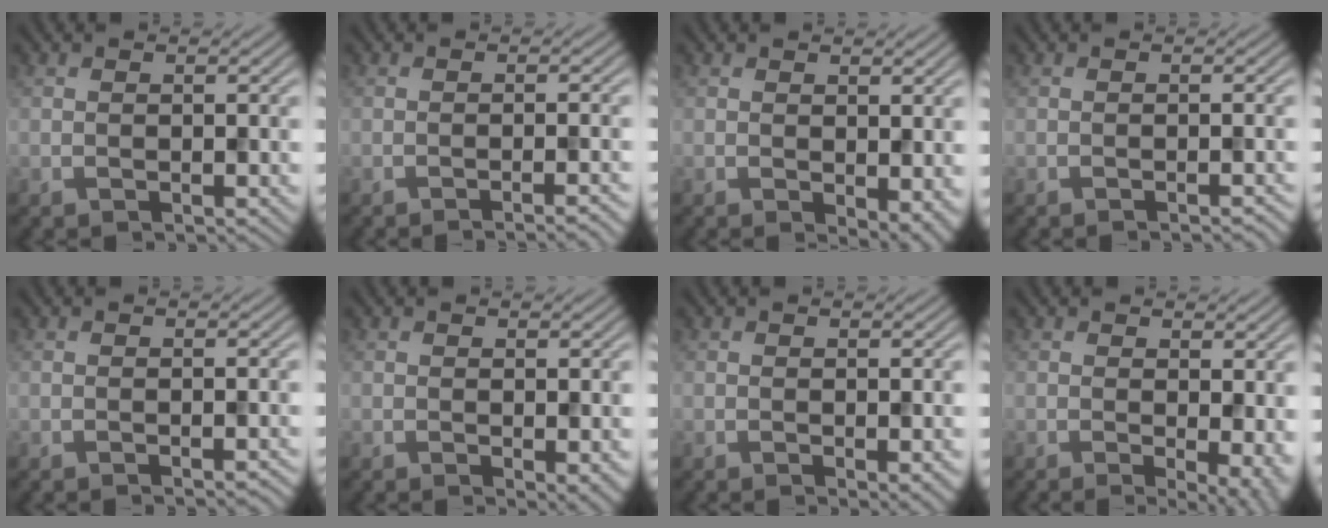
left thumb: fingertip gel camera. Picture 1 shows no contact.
{"total": 2.4, "force": [-1.5, 0.4, 1.9], "torque": [-0.015, 0.004, -0.032]}
{"total": 3.5, "force": [-0.5, 1.9, 2.9], "torque": [-0.041, -0.011, -0.003]}
{"total": 1.0, "force": [-0.7, 0.2, 0.7], "torque": [-0.001, 0.002, -0.016]}
{"total": 0.8, "force": [-0.6, 0.1, 0.6], "torque": [-0.004, 0.001, -0.012]}
{"total": 1.8, "force": [-0.3, 0.6, 1.7], "torque": [-0.023, -0.009, -0.003]}
{"total": 1.5, "force": [-0.4, 0.2, 1.4], "torque": [-0.021, -0.007, -0.006]}
{"total": 4.5, "force": [-0.4, 1.2, 4.3], "torque": [-0.062, -0.008, -0.003]}